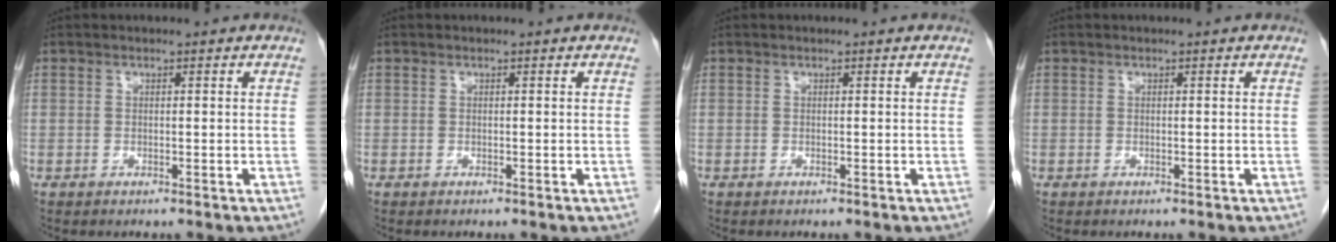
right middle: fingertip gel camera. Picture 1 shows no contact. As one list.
[{"total": 0.0}, {"total": 0.0}, {"total": 0.0}]